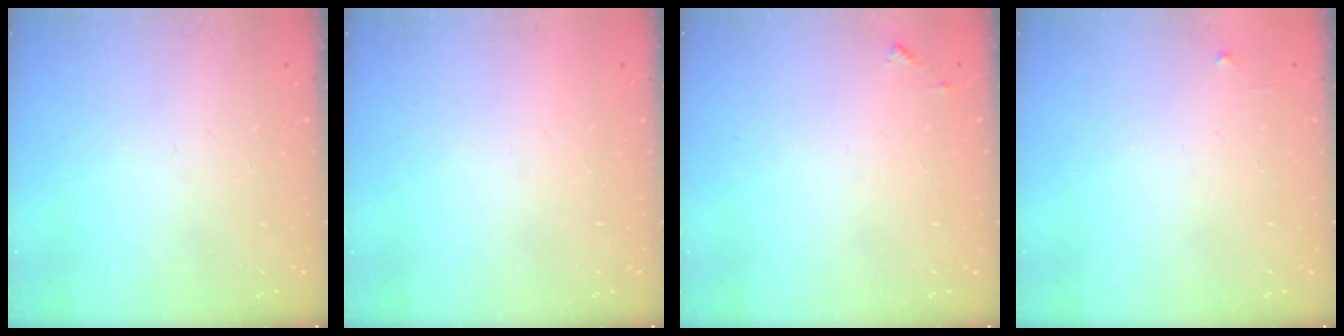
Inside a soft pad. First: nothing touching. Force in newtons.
{"total": 1.5, "press": 1.5, "slide": 0.1}
{"total": 5.1, "press": 5.1, "slide": 0.4}
{"total": 2.4, "press": 2.3, "slide": 0.4}